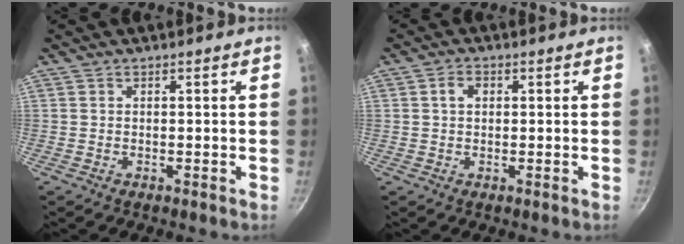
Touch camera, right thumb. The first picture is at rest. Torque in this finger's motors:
{"motor_torque": [0.11, 1.16, 0.33, -0.15, 0.02]}